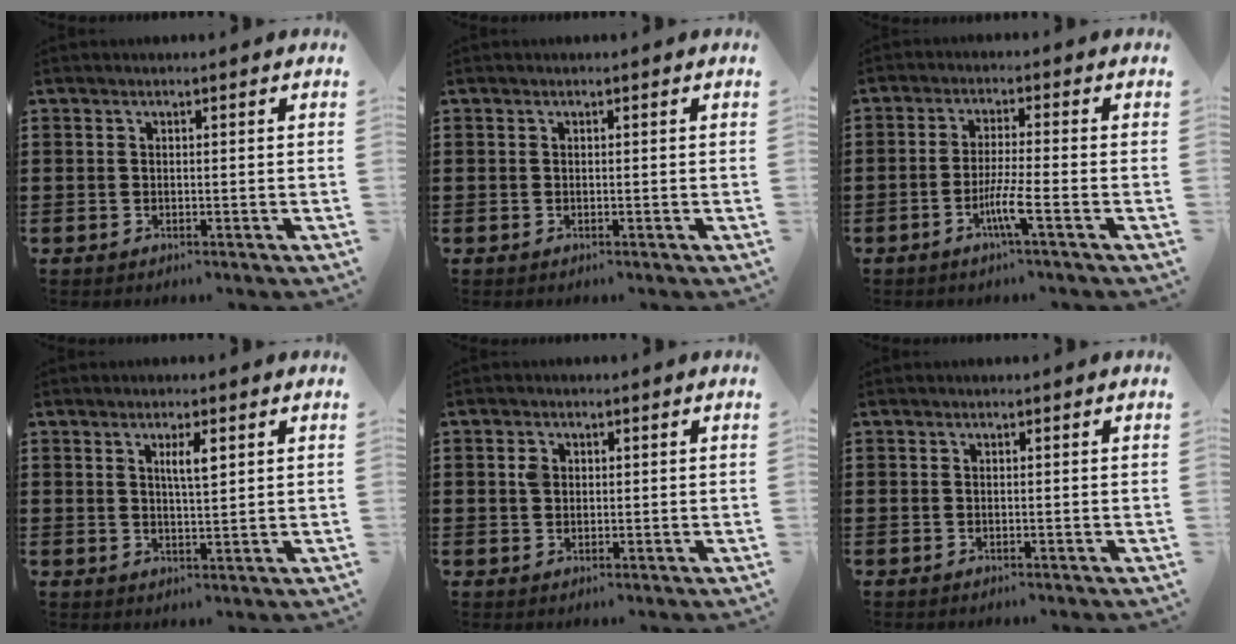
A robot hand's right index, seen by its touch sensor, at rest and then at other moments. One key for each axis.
{"total": 0.0}
{"total": 5.1, "fx": -2.4, "fy": -0.1, "fz": 4.4, "tx": -0.088, "ty": -0.013, "tz": -0.047}
{"total": 3.4, "fx": 1.4, "fy": 0.7, "fz": 3.0, "tx": -0.053, "ty": 0.002, "tz": 0.019}
{"total": 1.9, "fx": 0.4, "fy": 1.4, "fz": 1.2, "tx": -0.026, "ty": 0.009, "tz": 0.007}
{"total": 0.0}